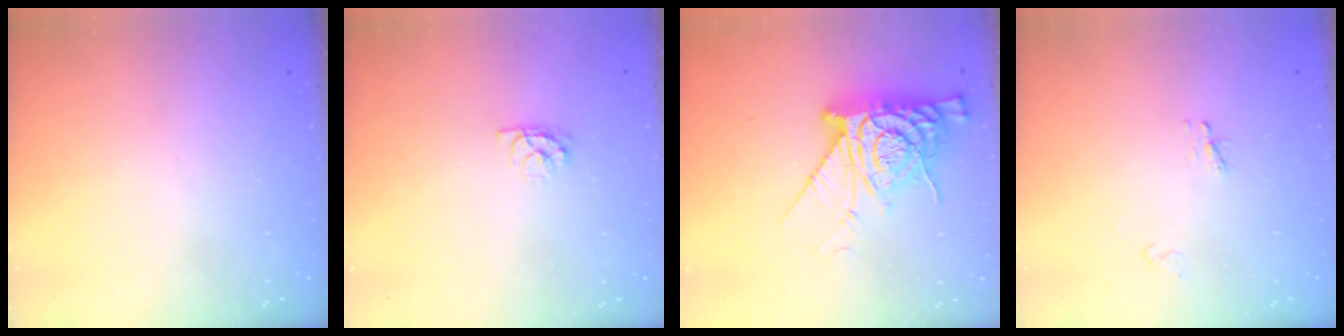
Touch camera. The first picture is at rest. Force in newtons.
{"total": 3.9, "press": 3.9, "slide": 0.3}
{"total": 13.0, "press": 12.9, "slide": 1.0}
{"total": 2.3, "press": 2.3, "slide": 0.3}